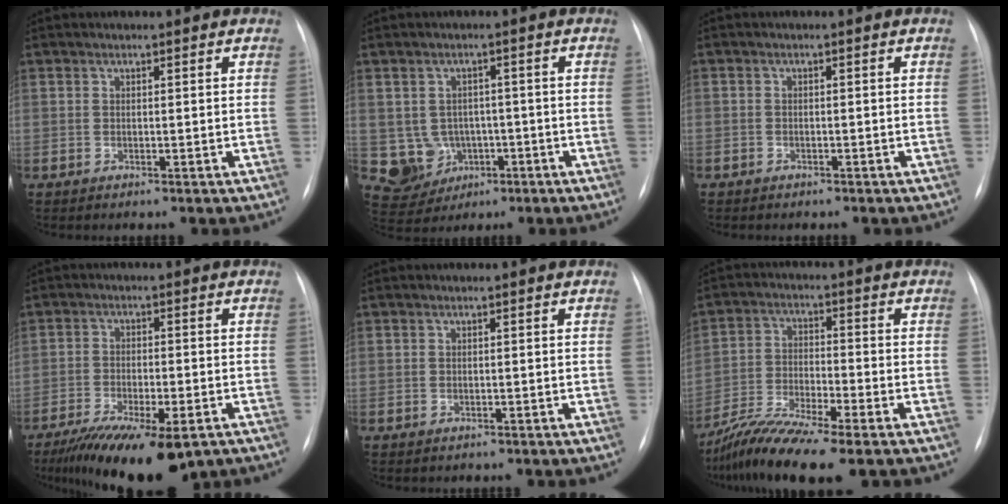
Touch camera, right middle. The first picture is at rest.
{"total": 6.7, "force": [-1.2, 6.4, 1.6], "torque": [-0.035, 0.014, -0.005]}
{"total": 1.6, "force": [-1.2, 1.1, 0.3], "torque": [-0.010, 0.002, -0.013]}
{"total": 15.7, "force": [-10.7, 4.6, 10.6], "torque": [-0.160, -0.027, -0.160]}
{"total": 0.7, "force": [-0.2, 0.7, -0.1], "torque": [0.001, 0.005, -0.006]}
{"total": 10.4, "force": [-8.2, 0.1, 6.3], "torque": [-0.128, -0.023, -0.149]}